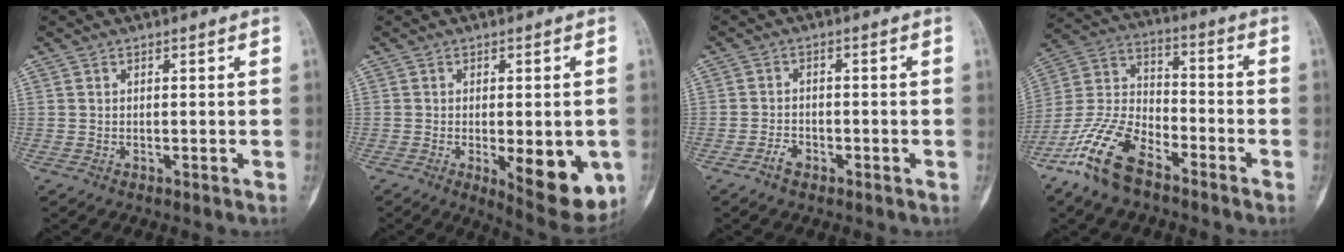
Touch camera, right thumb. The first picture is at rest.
{"total": 12.8, "force": [-3.1, 4.8, 11.5], "torque": [-0.130, -0.020, -0.028]}
{"total": 2.5, "force": [-1.7, 1.4, 1.2], "torque": [-0.018, 0.011, -0.030]}
{"total": 15.0, "force": [-9.6, 6.8, 9.3], "torque": [-0.192, 0.049, -0.196]}